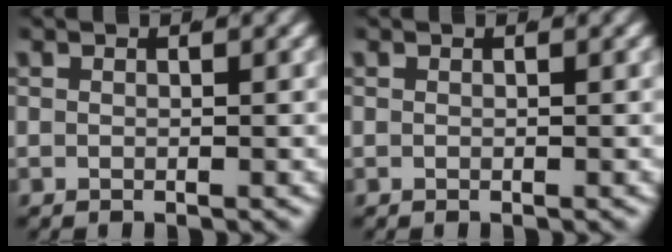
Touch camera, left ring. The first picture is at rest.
{"total": 0.0}